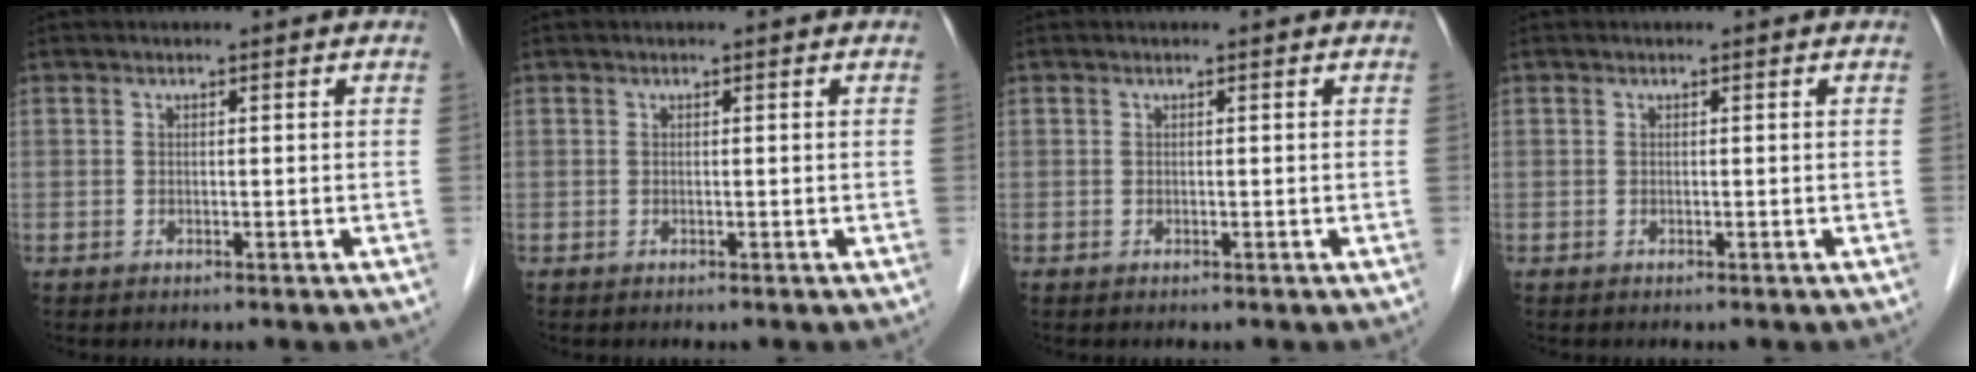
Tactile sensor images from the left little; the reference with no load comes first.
{"total": 0.0}
{"total": 0.0}
{"total": 0.0}